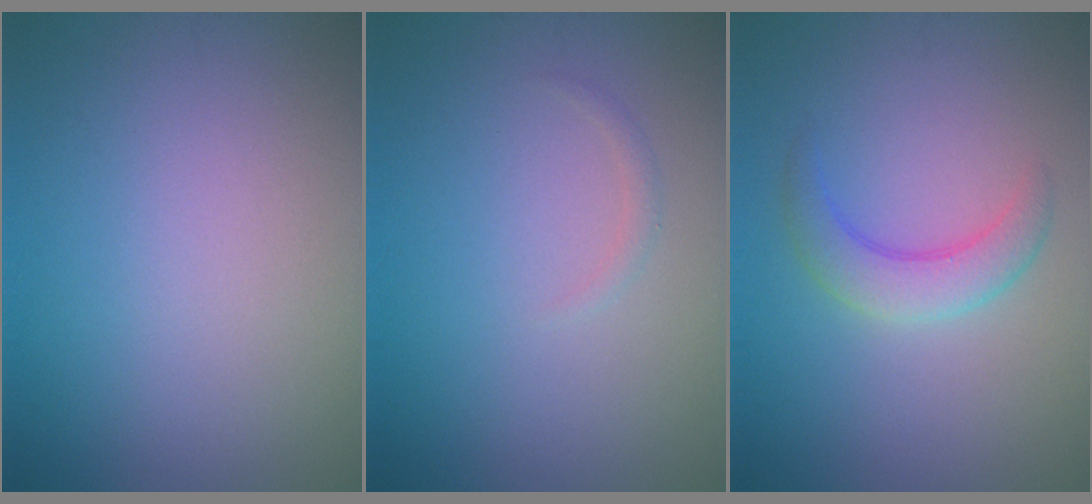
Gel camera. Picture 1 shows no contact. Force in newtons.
{"total": 0.6, "press": 0.6, "slide": 0.0}
{"total": 3.0, "press": 3.0, "slide": 0.2}